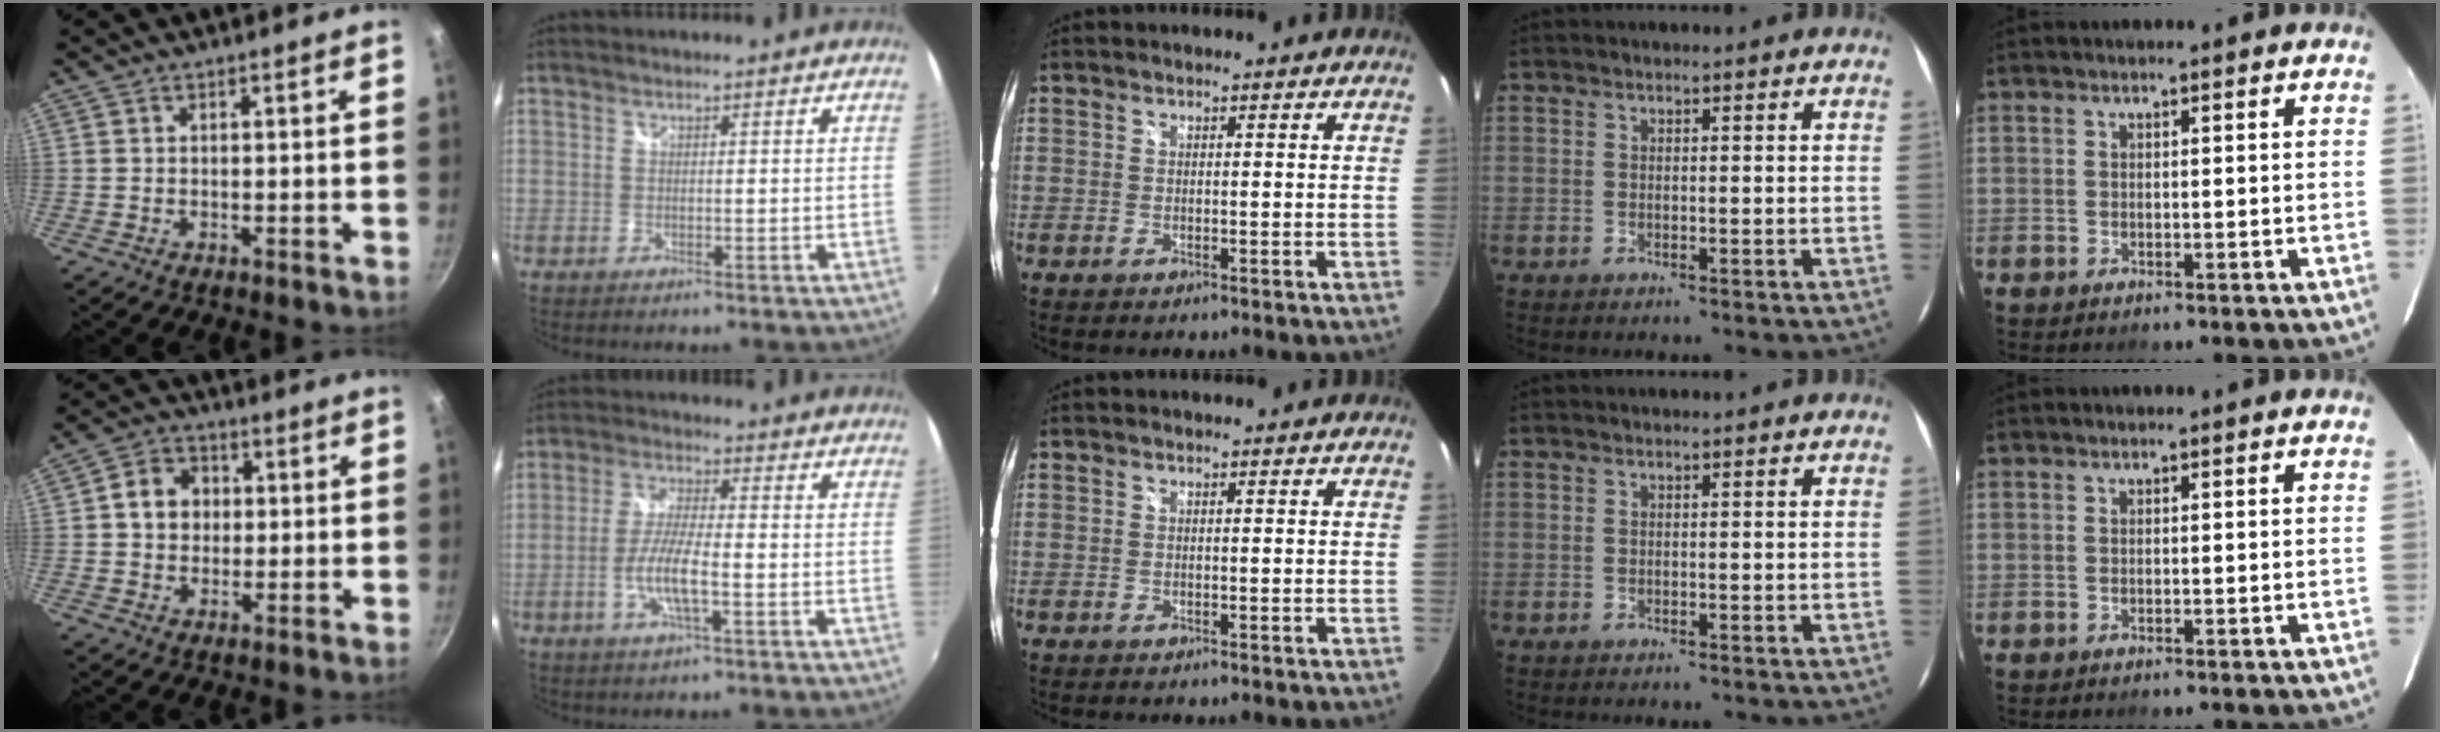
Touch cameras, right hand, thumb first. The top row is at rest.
{"thumb": {"total": 7.3, "force": [0.9, 6.2, 3.8], "torque": [-0.036, 0.010, 0.003]}, "index": {"total": 7.4, "force": [-2.3, 1.2, 6.9], "torque": [-0.141, -0.002, -0.045]}}